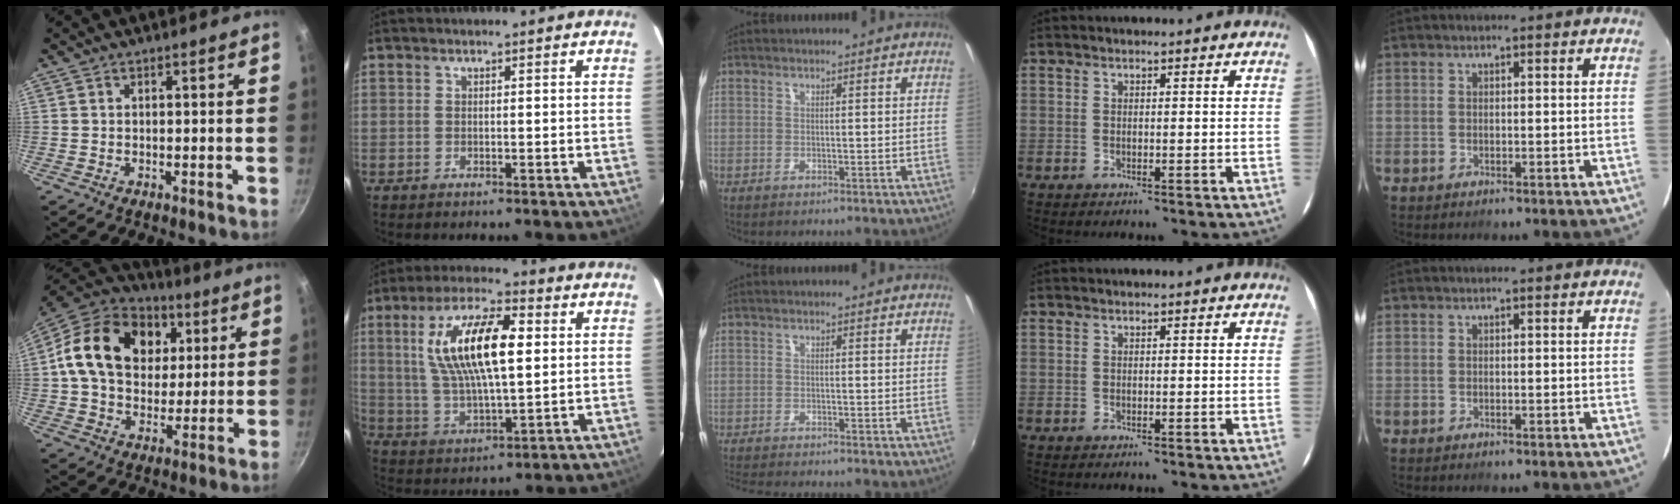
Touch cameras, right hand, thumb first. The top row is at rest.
{"thumb": {"total": 22.8, "force": [5.6, 16.8, 14.3], "torque": [-0.226, 0.010, 0.088]}, "index": {"total": 17.1, "force": [4.0, 6.0, 15.5], "torque": [-0.290, 0.014, 0.078]}, "middle": {"total": 5.3, "force": [-4.9, 0.1, 2.0], "torque": [-0.050, -0.021, -0.085]}}